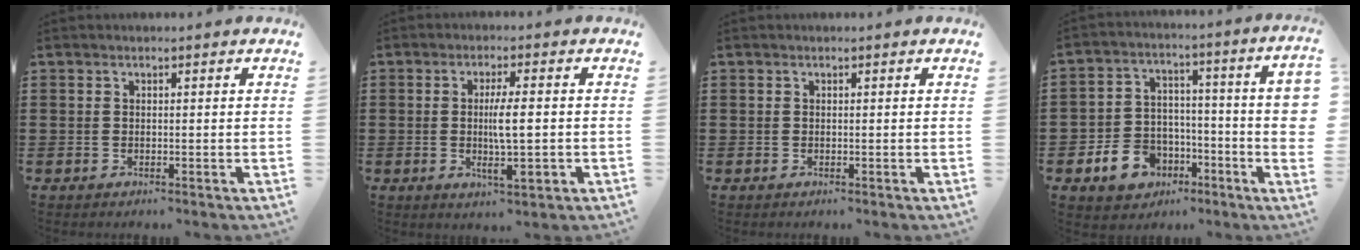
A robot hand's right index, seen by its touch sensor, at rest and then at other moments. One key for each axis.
{"total": 6.4, "fx": -0.5, "fy": 1.2, "fz": 6.2, "tx": -0.108, "ty": -0.007, "tz": -0.015}
{"total": 0.0}
{"total": 8.5, "fx": -4.2, "fy": 5.6, "fz": 4.9, "tx": -0.111, "ty": 0.019, "tz": -0.078}